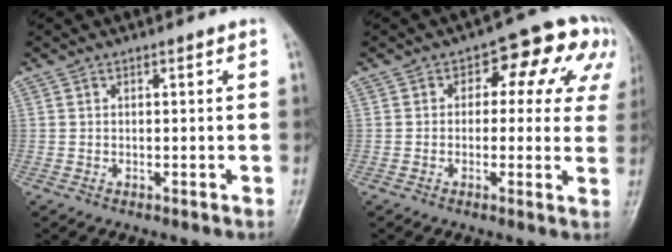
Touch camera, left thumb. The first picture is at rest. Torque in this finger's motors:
{"motor_torque": [0.16, 0.44, 0.31, 0.43, 0.08]}